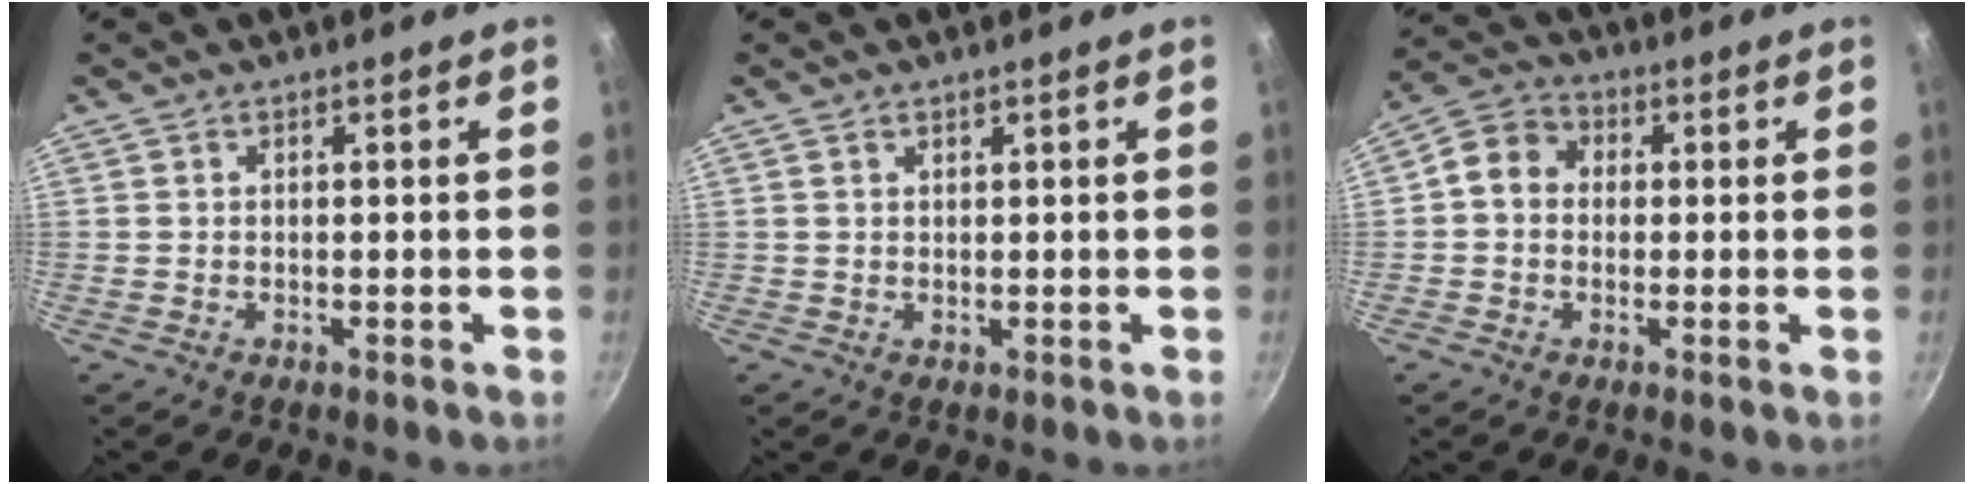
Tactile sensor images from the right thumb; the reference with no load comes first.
{"total": 0.9, "force": [0.7, 0.4, 0.3], "torque": [-0.002, -0.001, 0.012]}
{"total": 6.6, "force": [0.3, 5.6, 3.4], "torque": [-0.039, 0.015, -0.016]}